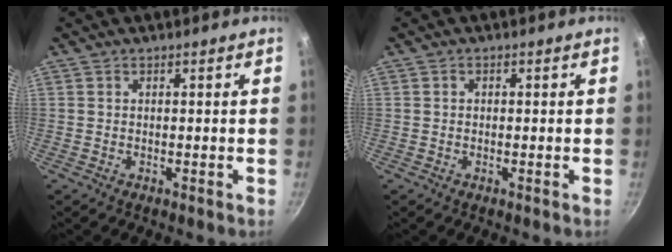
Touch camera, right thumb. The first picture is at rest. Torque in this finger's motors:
{"motor_torque": [-0.20, -0.16, -0.12, 0.08, -0.07]}